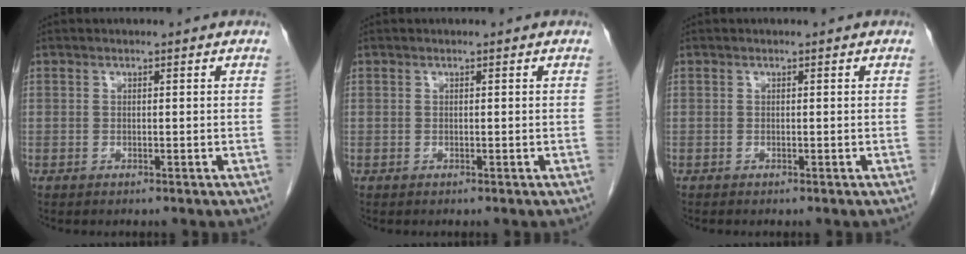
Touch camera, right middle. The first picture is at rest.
{"total": 0.0}
{"total": 0.0}